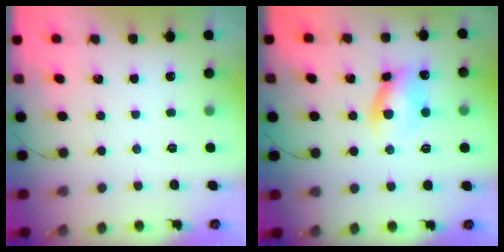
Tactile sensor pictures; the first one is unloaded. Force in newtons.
{"total": 8.9, "press": 8.9, "slide": 0.7}